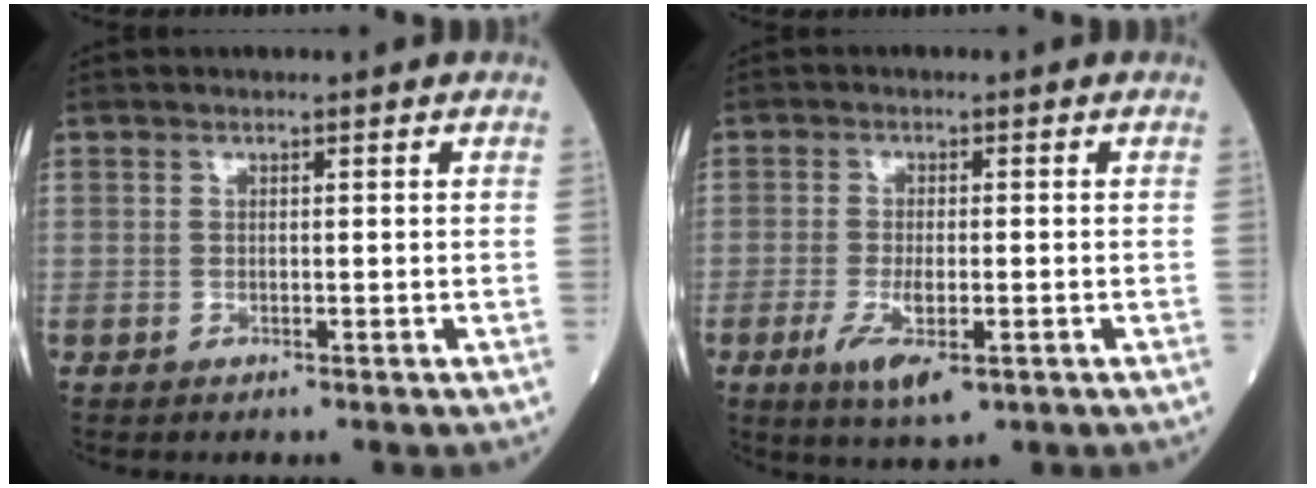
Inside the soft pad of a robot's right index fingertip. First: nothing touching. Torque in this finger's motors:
{"motor_torque": [0.74, -0.26, 0.10, 0.04]}